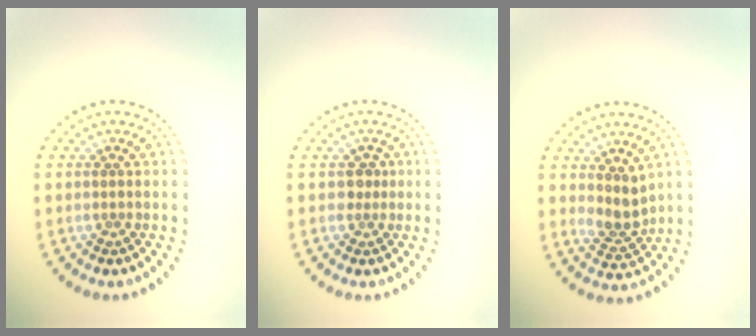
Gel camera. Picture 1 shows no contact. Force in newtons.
{"total": 1.2, "press": 0.9, "slide": 0.8}
{"total": 2.5, "press": 1.9, "slide": 1.6}